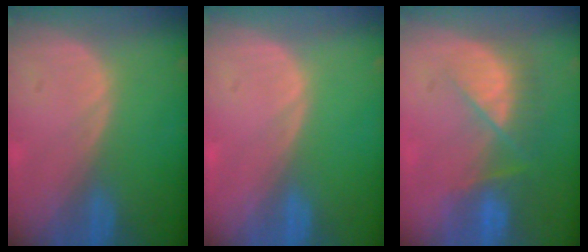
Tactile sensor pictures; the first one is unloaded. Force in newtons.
{"total": 0.0}
{"total": 7.8, "press": 7.1, "slide": 3.1}